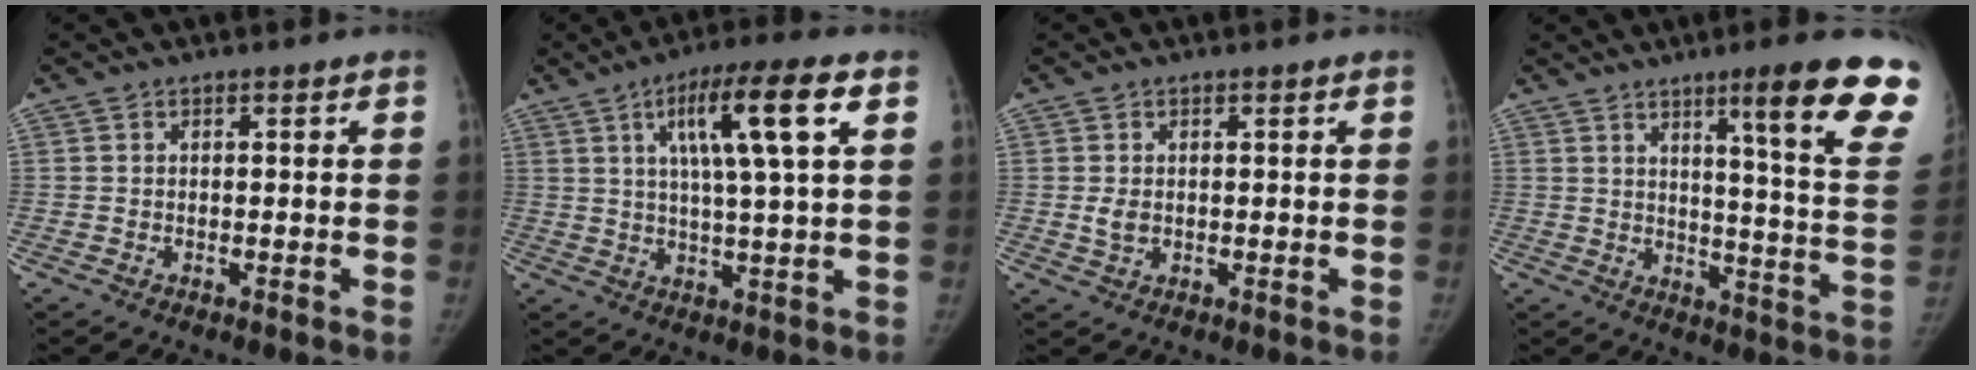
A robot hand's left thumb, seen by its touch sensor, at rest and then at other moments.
{"total": 12.8, "force": [4.9, 1.7, 11.7], "torque": [-0.202, -0.004, 0.078]}
{"total": 2.0, "force": [0.1, 1.5, 1.3], "torque": [-0.020, -0.004, 0.008]}
{"total": 19.2, "force": [11.9, 1.6, 15.0], "torque": [-0.169, -0.068, 0.155]}